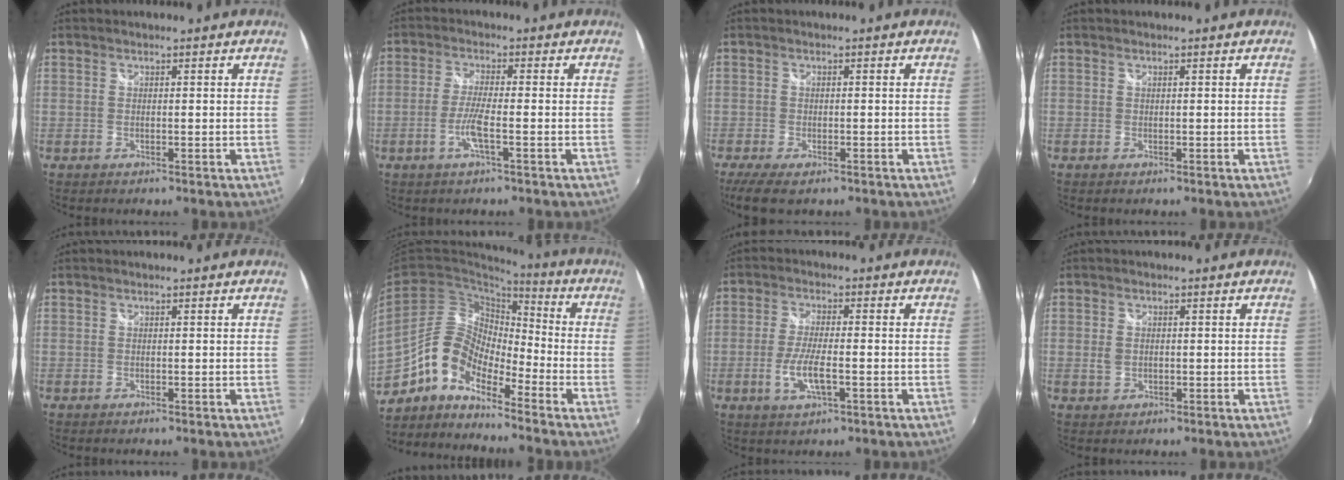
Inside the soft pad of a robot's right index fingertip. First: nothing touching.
{"total": 4.8, "force": [-2.0, 0.0, 4.4], "torque": [-0.095, -0.005, -0.040]}
{"total": 6.8, "force": [-4.6, 2.5, 4.2], "torque": [-0.102, -0.029, -0.081]}
{"total": 0.0}
{"total": 0.0}
{"total": 10.2, "force": [-7.1, 4.7, 5.6], "torque": [-0.108, 0.027, -0.150]}
{"total": 6.8, "force": [-2.2, 1.7, 6.2], "torque": [-0.129, -0.009, -0.042]}
{"total": 2.3, "force": [-0.1, 1.7, 1.5], "torque": [-0.029, -0.002, -0.002]}